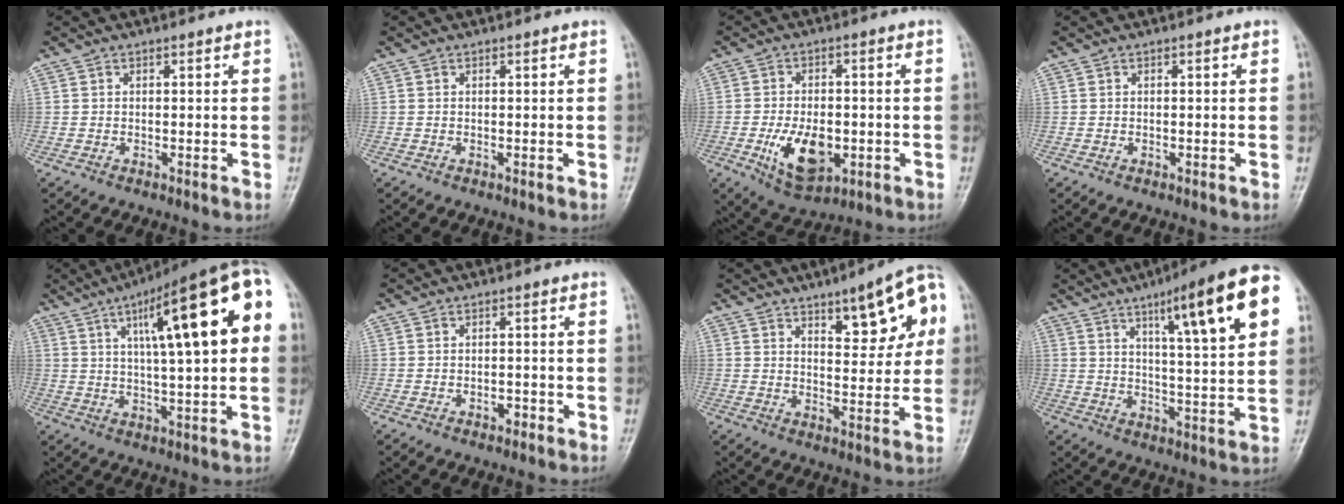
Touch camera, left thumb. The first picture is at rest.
{"total": 0.0}
{"total": 10.2, "force": [-2.9, 5.9, 7.8], "torque": [-0.119, 0.000, -0.039]}
{"total": 0.0}
{"total": 21.9, "force": [6.3, 5.2, 20.3], "torque": [-0.282, 0.015, 0.086]}
{"total": 1.7, "force": [-1.1, 1.1, 0.8], "torque": [-0.007, 0.008, -0.017]}
{"total": 13.1, "force": [5.6, 4.8, 10.8], "torque": [-0.108, -0.011, 0.072]}
{"total": 19.2, "force": [8.3, 3.4, 17.0], "torque": [-0.223, -0.018, 0.115]}